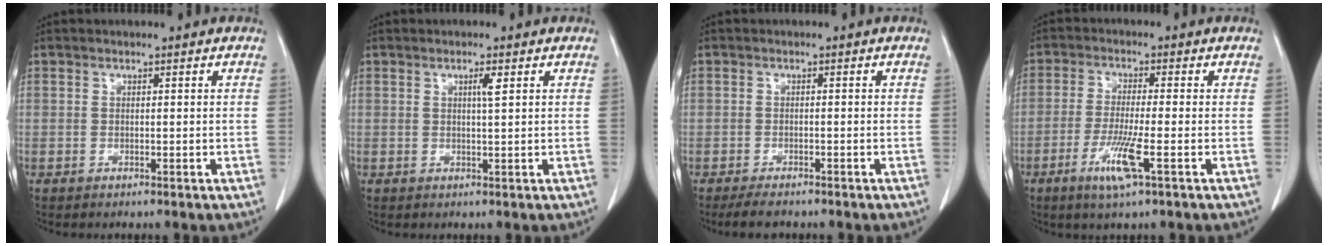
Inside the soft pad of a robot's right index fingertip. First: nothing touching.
{"total": 1.7, "force": [0.7, -0.1, 1.5], "torque": [-0.027, -0.001, 0.011]}
{"total": 2.7, "force": [-2.3, 1.0, 1.0], "torque": [-0.021, -0.003, -0.035]}
{"total": 6.5, "force": [-2.8, -0.1, 5.9], "torque": [-0.118, -0.016, -0.050]}